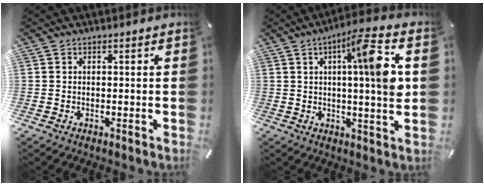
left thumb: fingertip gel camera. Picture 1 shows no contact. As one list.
[{"total": 13.4, "force": [3.1, 1.7, 12.9], "torque": [-0.195, -0.005, 0.041]}]